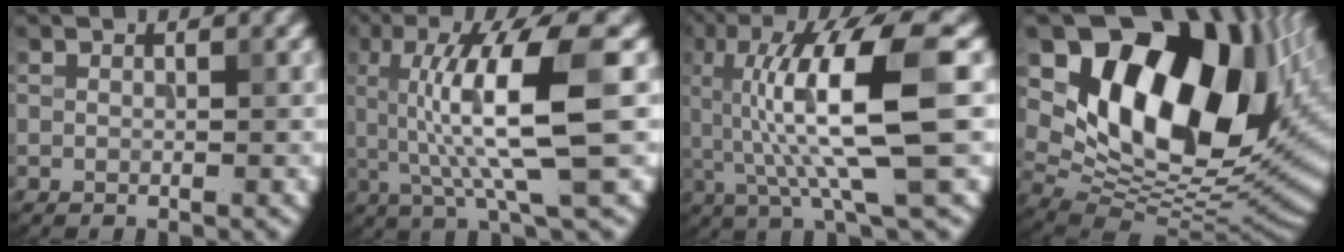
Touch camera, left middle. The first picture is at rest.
{"total": 9.6, "force": [0.9, 2.2, 9.3], "torque": [-0.143, 0.003, 0.019]}
{"total": 11.0, "force": [0.7, 2.2, 10.8], "torque": [-0.183, 0.008, 0.018]}
{"total": 16.7, "force": [6.0, 10.2, 11.8], "torque": [-0.178, 0.004, 0.108]}